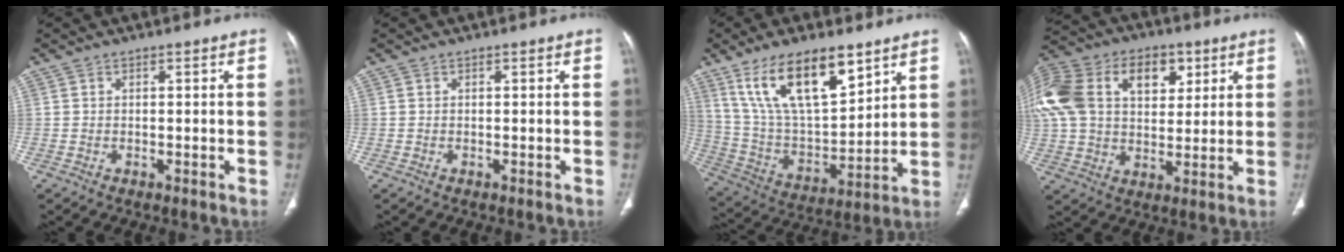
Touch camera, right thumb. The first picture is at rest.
{"total": 0.0}
{"total": 20.0, "force": [11.9, 8.2, 13.9], "torque": [-0.223, -0.052, 0.233]}
{"total": 26.9, "force": [9.2, 17.7, 18.0], "torque": [-0.377, 0.056, 0.167]}